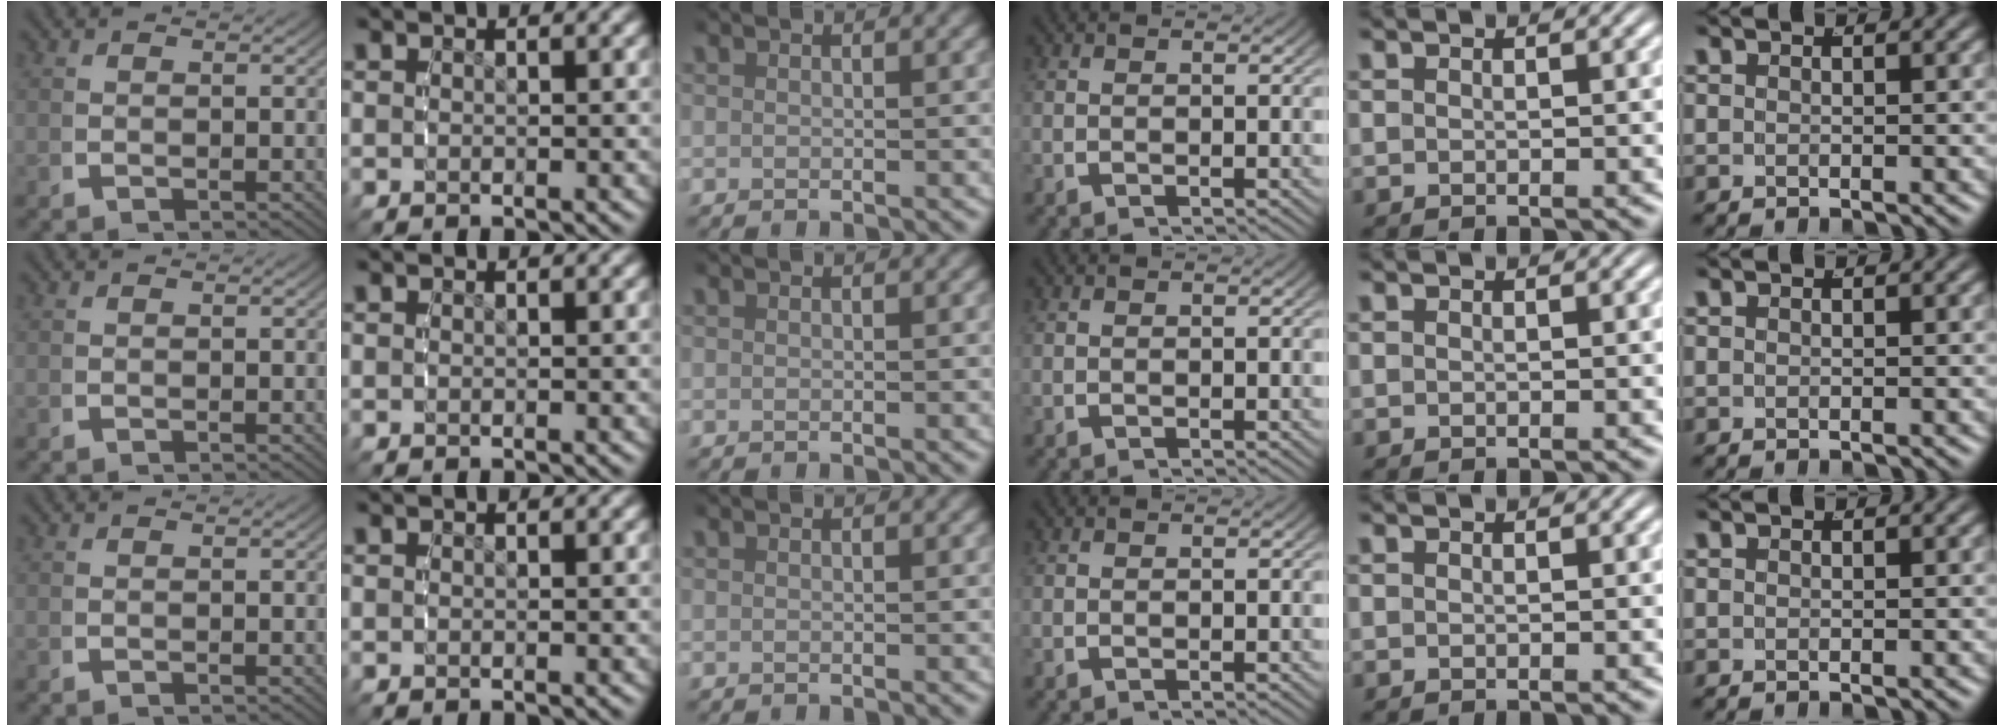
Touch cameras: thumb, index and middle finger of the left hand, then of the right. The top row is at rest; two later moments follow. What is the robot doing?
{"motion": "reach", "object": "measuring cup"}